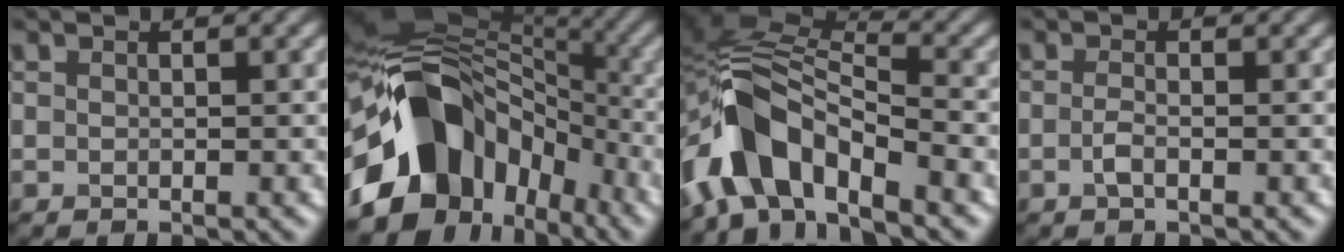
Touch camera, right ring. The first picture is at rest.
{"total": 13.8, "force": [-4.4, 9.9, 8.5], "torque": [-0.139, 0.021, -0.097]}
{"total": 9.0, "force": [-5.3, 4.4, 5.9], "torque": [-0.095, 0.010, -0.109]}
{"total": 1.2, "force": [-0.4, 0.4, 1.0], "torque": [-0.024, 0.000, -0.011]}